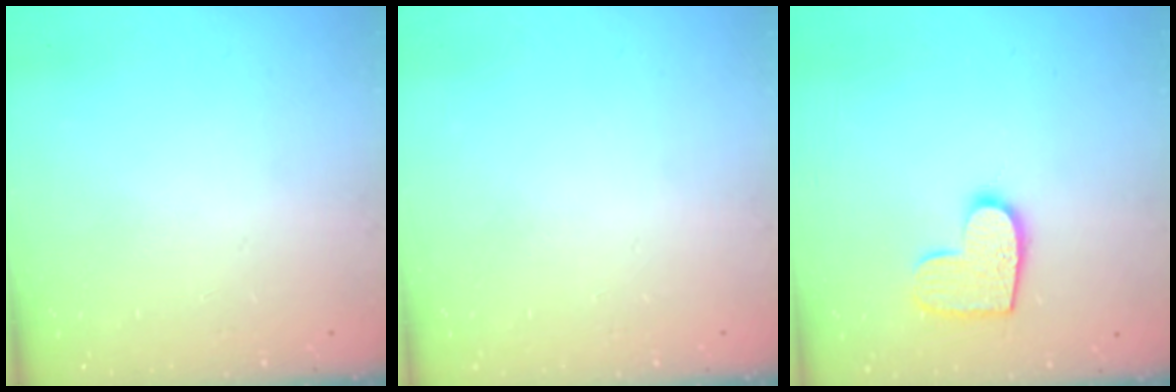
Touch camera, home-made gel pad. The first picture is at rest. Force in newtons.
{"total": 0.0}
{"total": 10.5, "press": 10.5, "slide": 0.6}